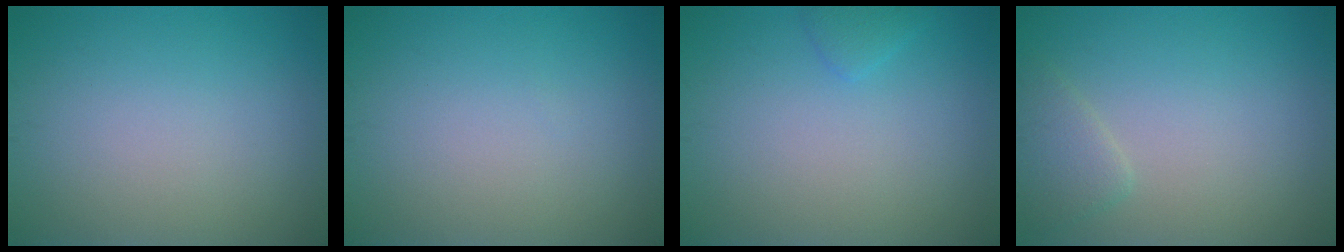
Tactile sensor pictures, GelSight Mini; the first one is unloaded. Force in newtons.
{"total": 0.0}
{"total": 1.0, "press": 1.0, "slide": 0.1}
{"total": 1.9, "press": 1.9, "slide": 0.2}